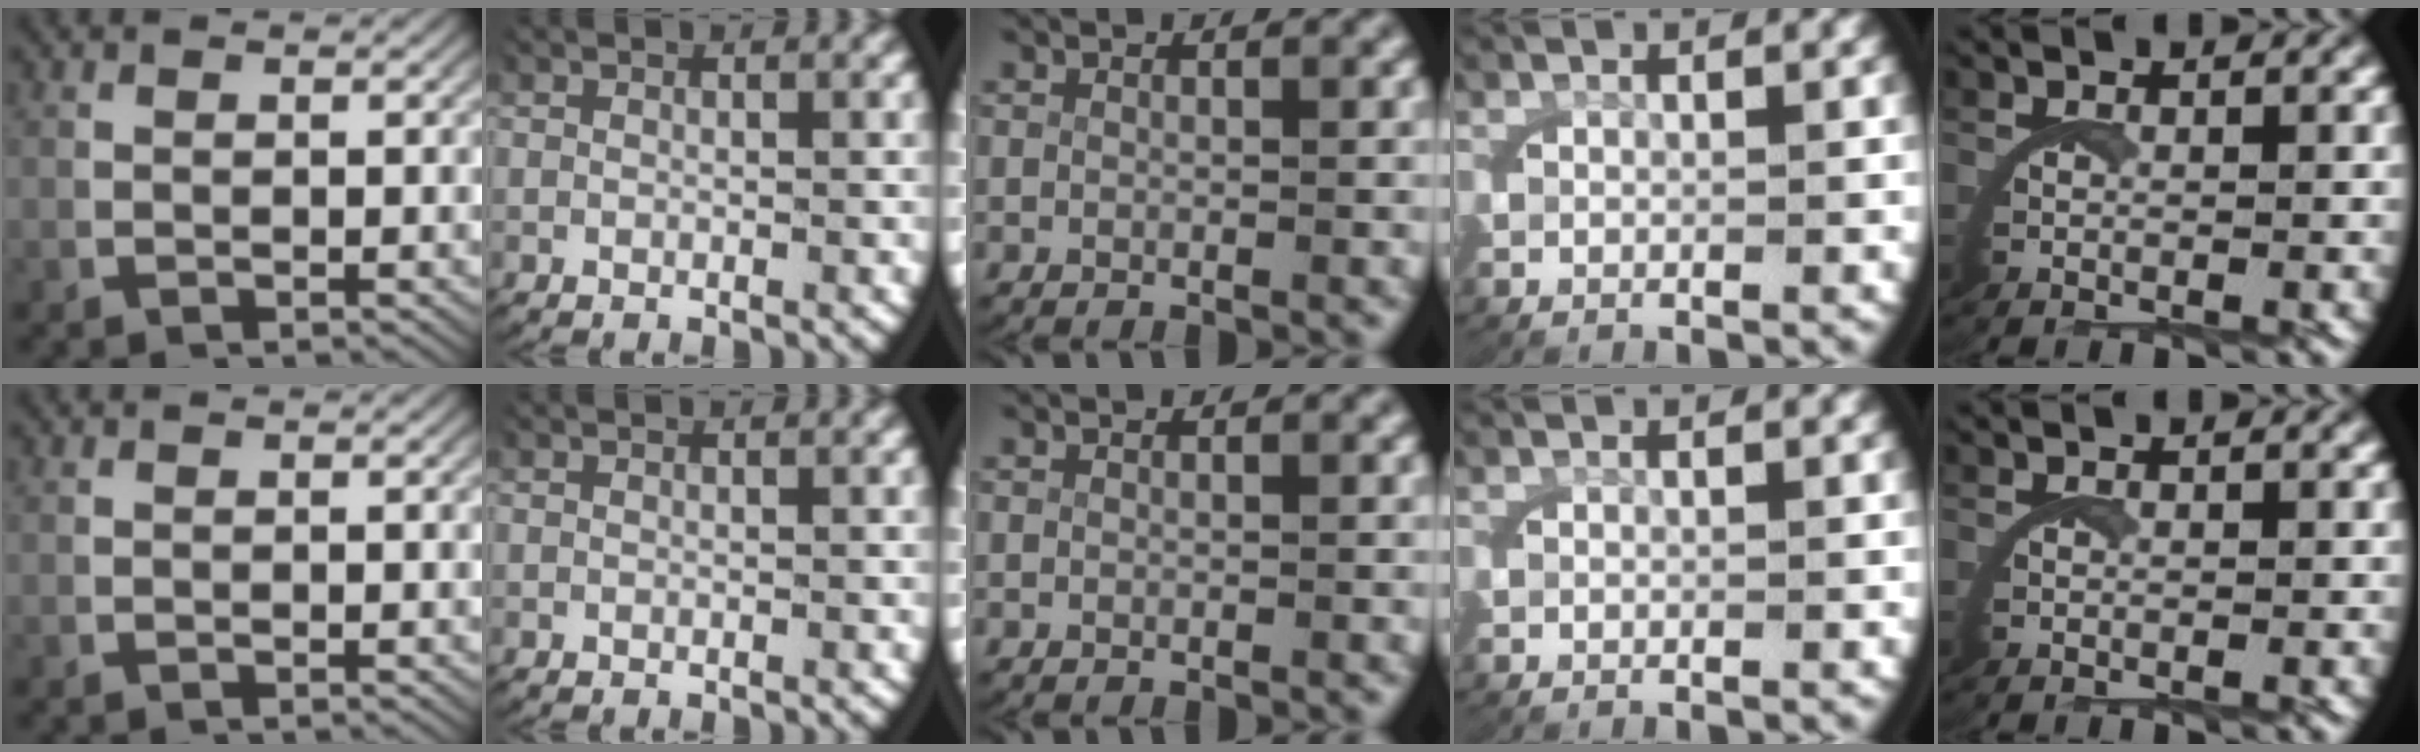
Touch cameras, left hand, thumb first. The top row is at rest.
{}